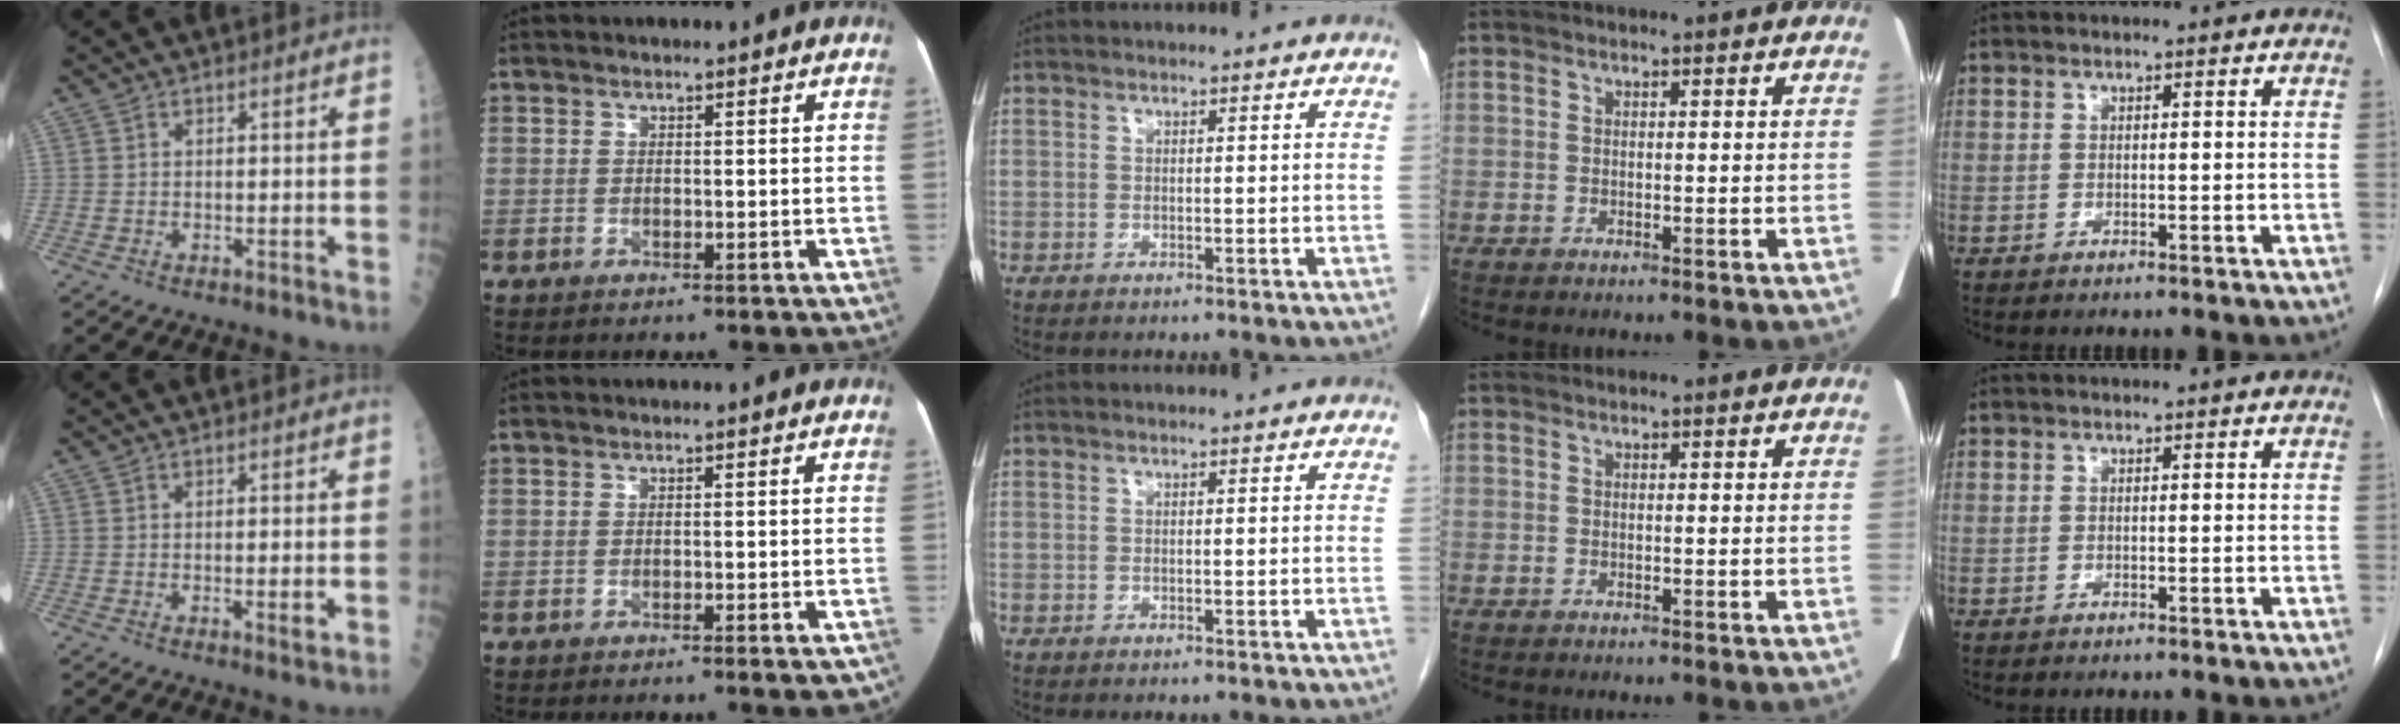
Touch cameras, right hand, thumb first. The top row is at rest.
{"thumb": {"total": 2.1, "force": [-0.5, 0.3, 2.0], "torque": [-0.030, -0.006, -0.008]}, "index": {"total": 2.5, "force": [-1.8, 0.4, 1.8], "torque": [-0.014, -0.003, -0.022]}}